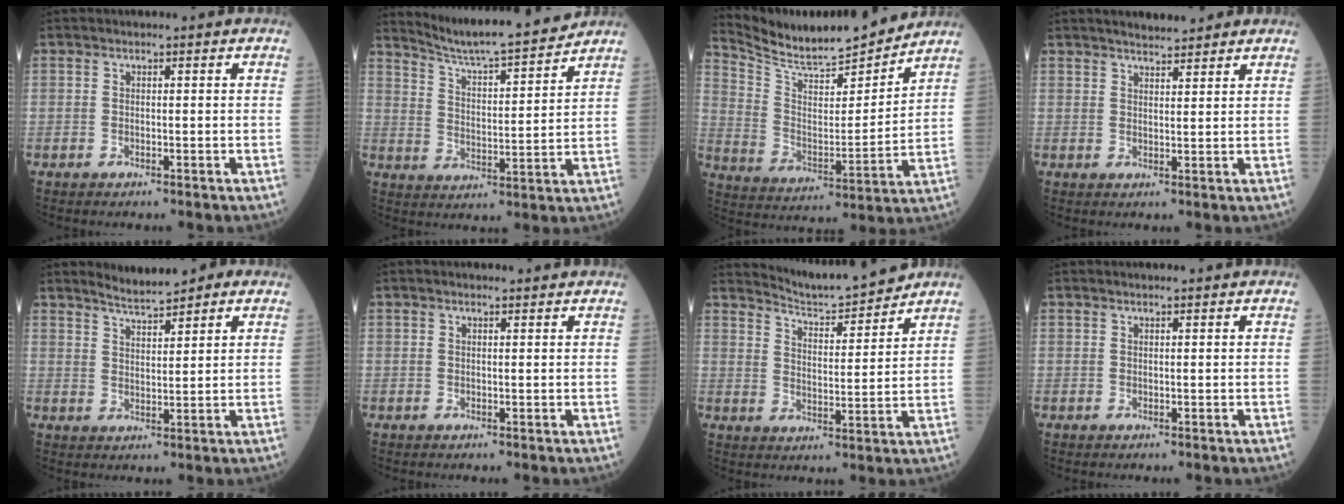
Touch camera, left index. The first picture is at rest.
{"total": 13.3, "force": [12.6, -0.3, 4.3], "torque": [-0.079, -0.002, 0.197]}
{"total": 16.2, "force": [15.4, 1.6, 4.8], "torque": [-0.098, -0.020, 0.251]}
{"total": 5.6, "force": [5.0, 1.1, 2.1], "torque": [-0.032, 0.016, 0.071]}
{"total": 5.0, "force": [4.4, 1.2, 2.0], "torque": [-0.039, 0.010, 0.076]}
{"total": 2.4, "force": [2.2, 0.4, 0.8], "torque": [-0.011, 0.013, 0.025]}
{"total": 9.3, "force": [9.1, -0.3, 1.6], "torque": [-0.041, -0.006, 0.150]}
{"total": 1.4, "force": [1.3, 0.1, 0.6], "torque": [-0.006, 0.010, 0.020]}